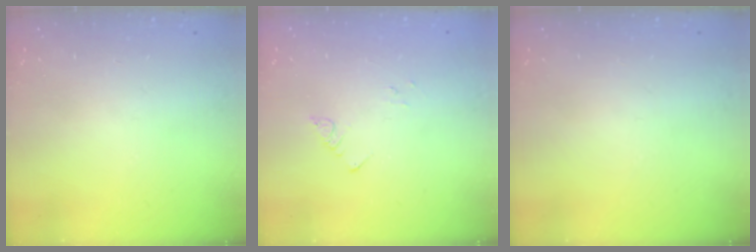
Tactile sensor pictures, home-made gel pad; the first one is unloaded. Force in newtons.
{"total": 1.9, "press": 1.9, "slide": 0.2}
{"total": 0.0}